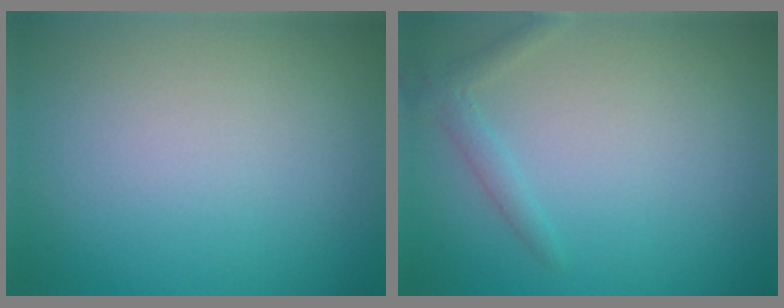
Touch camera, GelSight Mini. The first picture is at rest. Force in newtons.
{"total": 1.4, "press": 1.4, "slide": 0.0}